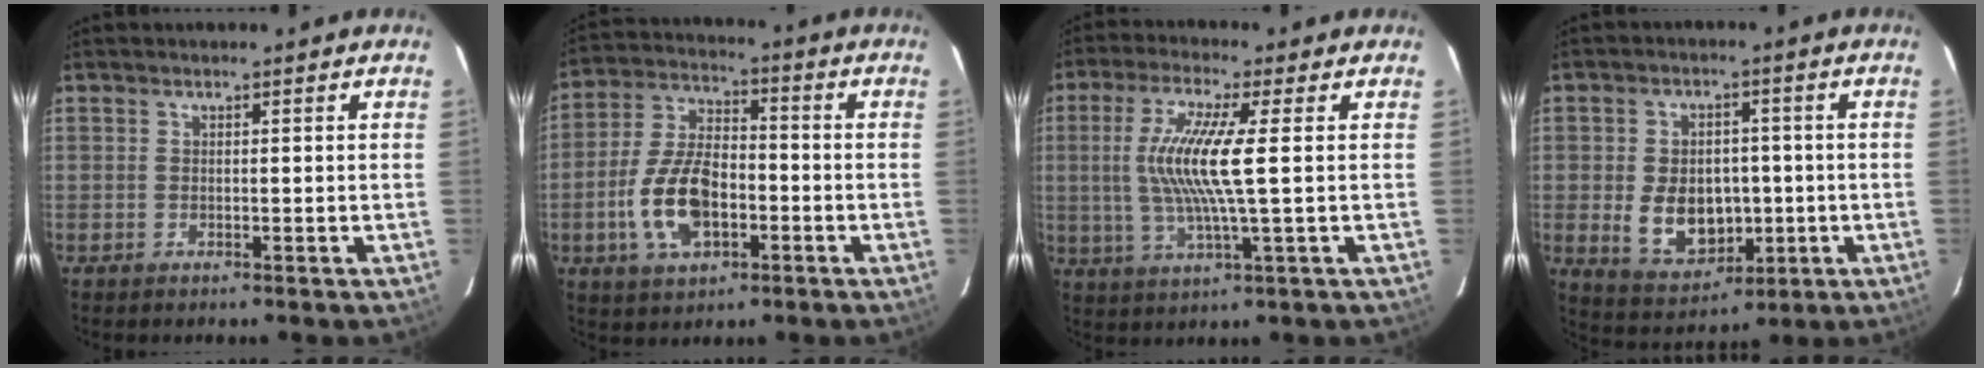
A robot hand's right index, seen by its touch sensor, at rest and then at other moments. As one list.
[{"total": 13.5, "force": [-4.1, 7.3, 10.5], "torque": [-0.217, 0.010, -0.070]}, {"total": 11.6, "force": [0.9, 0.7, 11.6], "torque": [-0.227, -0.006, 0.020]}, {"total": 10.5, "force": [-1.4, 7.7, 7.0], "torque": [-0.147, -0.004, -0.001]}]